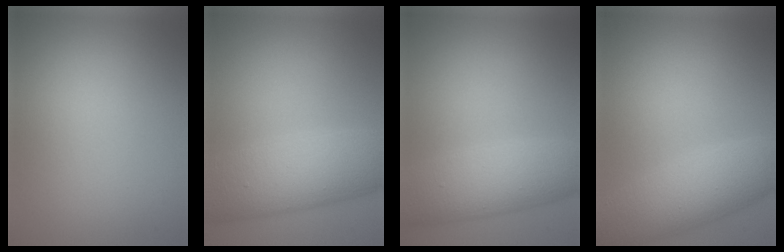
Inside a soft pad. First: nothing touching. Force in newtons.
{"total": 8.9, "press": 8.9, "slide": 0.3}
{"total": 7.4, "press": 7.4, "slide": 0.2}
{"total": 6.9, "press": 6.9, "slide": 0.3}